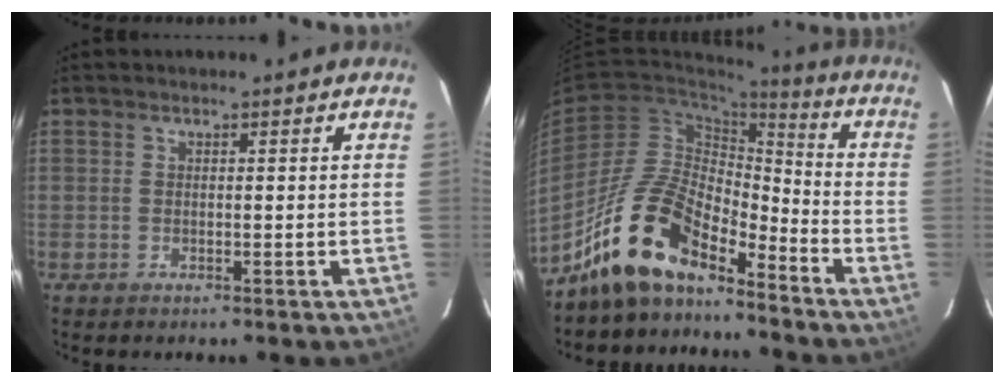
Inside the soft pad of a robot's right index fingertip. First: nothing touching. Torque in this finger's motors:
{"motor_torque": [0.75, -0.97, 1.05, 0.21]}